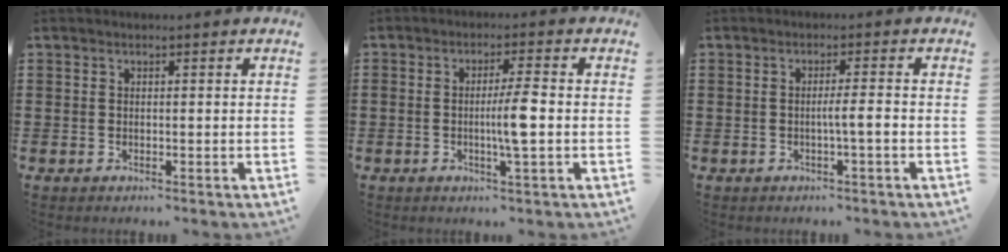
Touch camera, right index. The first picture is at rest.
{"total": 5.0, "force": [-0.7, 0.1, 4.9], "torque": [-0.094, -0.005, -0.019]}
{"total": 2.7, "force": [-0.7, -0.1, 2.6], "torque": [-0.045, -0.004, -0.015]}